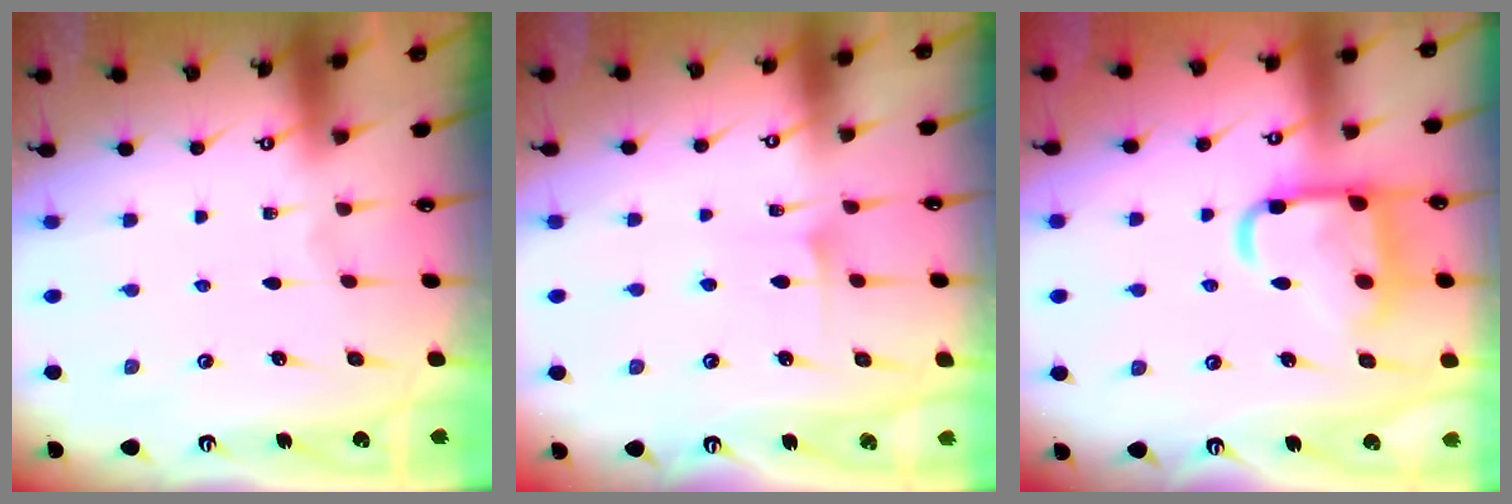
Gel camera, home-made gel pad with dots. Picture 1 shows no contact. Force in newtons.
{"total": 6.0, "press": 6.0, "slide": 0.6}
{"total": 17.0, "press": 16.9, "slide": 1.3}